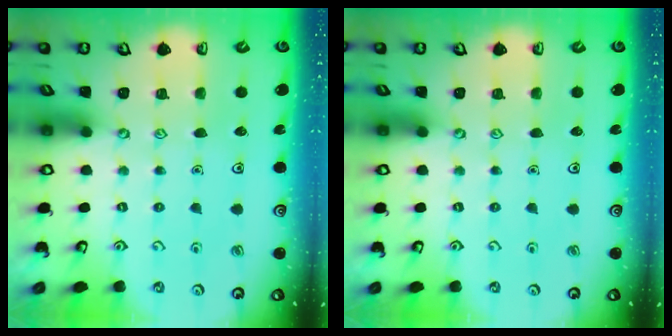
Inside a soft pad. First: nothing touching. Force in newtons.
{"total": 0.0}